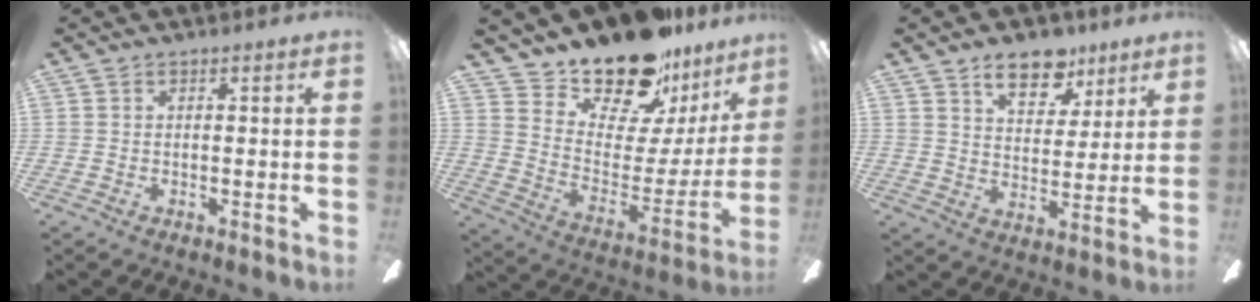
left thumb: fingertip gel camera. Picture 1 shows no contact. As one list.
[{"total": 20.0, "force": [17.0, 7.7, 7.2], "torque": [-0.127, -0.133, 0.300]}, {"total": 11.2, "force": [7.6, 6.0, 5.6], "torque": [-0.068, -0.033, 0.134]}]